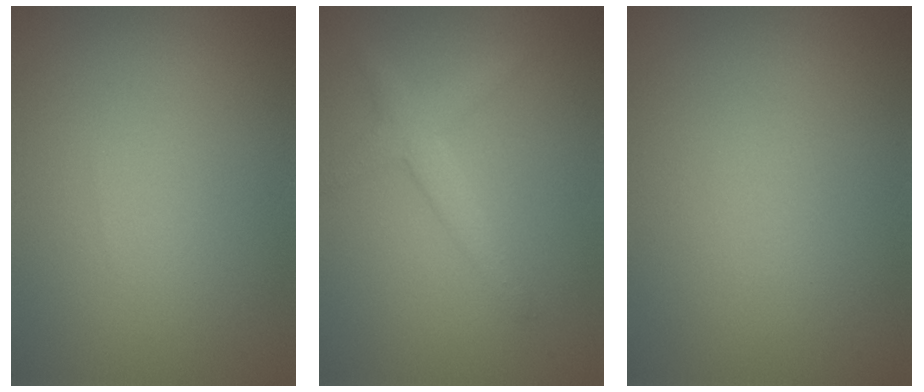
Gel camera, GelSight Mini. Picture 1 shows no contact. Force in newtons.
{"total": 2.4, "press": 2.4, "slide": 0.2}
{"total": 0.0}